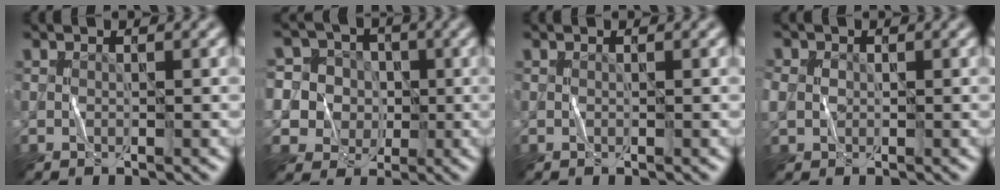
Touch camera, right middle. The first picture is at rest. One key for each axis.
{"total": 10.8, "fx": 1.1, "fy": 10.3, "fz": 3.1, "tx": -0.106, "ty": 0.031, "tz": 0.009}
{"total": 0.0}
{"total": 3.3, "fx": 0.3, "fy": 2.8, "fz": 1.7, "tx": -0.049, "ty": 0.010, "tz": 0.001}